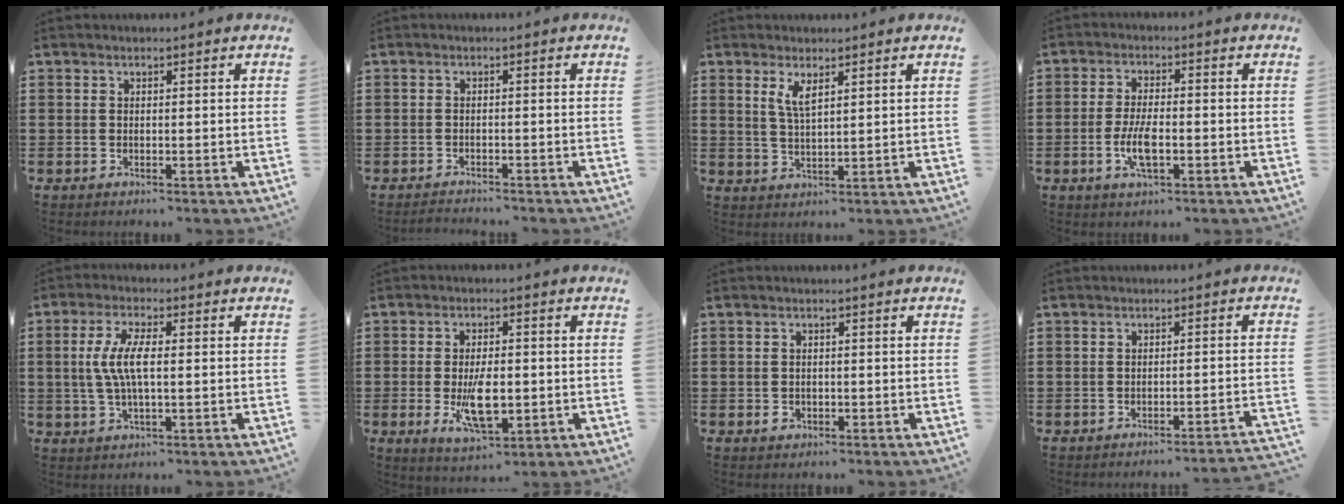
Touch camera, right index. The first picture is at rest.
{"total": 1.5, "force": [-1.5, 0.1, -0.2], "torque": [-0.001, 0.004, -0.034]}
{"total": 3.3, "force": [1.8, 1.0, 2.6], "torque": [-0.055, 0.004, 0.032]}
{"total": 5.2, "force": [-1.5, 1.8, 4.6], "torque": [-0.107, -0.004, -0.033]}
{"total": 6.2, "force": [0.0, 1.9, 5.9], "torque": [-0.130, -0.003, -0.010]}
{"total": 7.6, "force": [-1.3, 3.3, 6.7], "torque": [-0.123, -0.007, -0.024]}
{"total": 1.2, "force": [-0.4, 1.0, 0.6], "torque": [-0.014, 0.003, -0.009]}
{"total": 2.0, "force": [-1.8, -0.2, 0.8], "torque": [-0.016, -0.001, -0.038]}